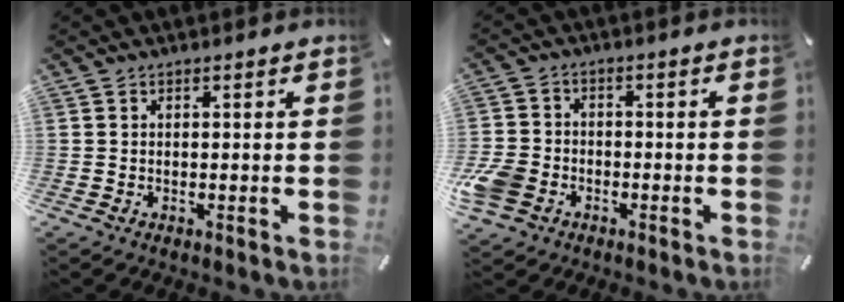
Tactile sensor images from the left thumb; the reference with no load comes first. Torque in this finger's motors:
{"motor_torque": [0.31, 0.59, 0.28, -0.01, 0.21]}